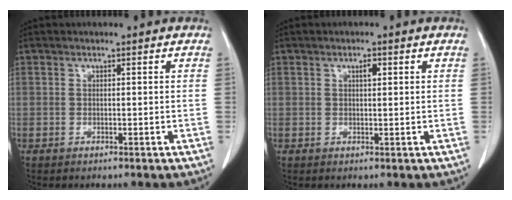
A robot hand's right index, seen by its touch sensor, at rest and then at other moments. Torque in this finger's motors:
{"motor_torque": [0.13, 0.13, -0.06, 0.02]}